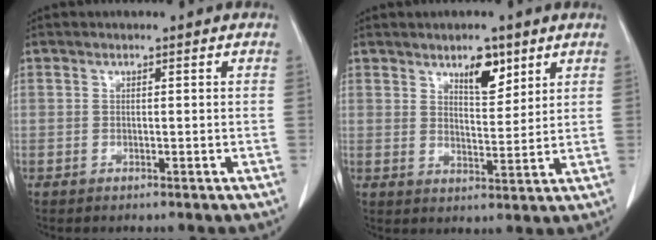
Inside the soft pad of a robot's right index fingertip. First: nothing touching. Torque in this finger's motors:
{"motor_torque": [0.14, 0.06, 0.08, 0.01]}